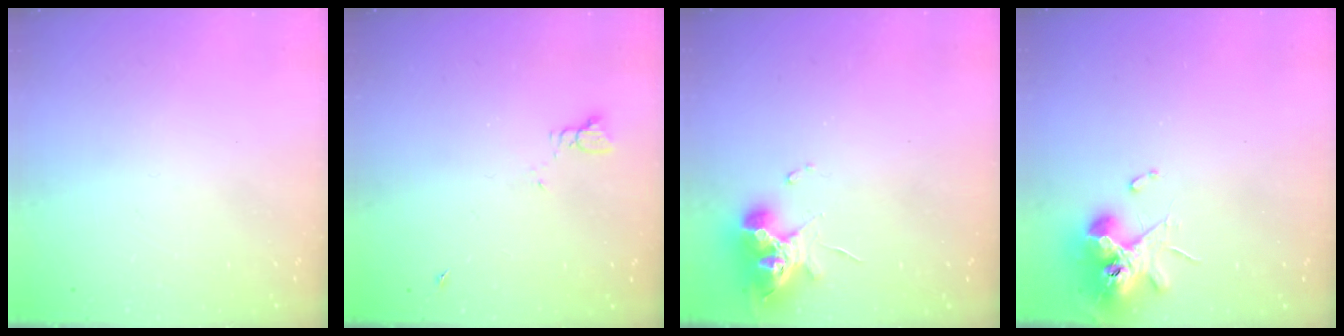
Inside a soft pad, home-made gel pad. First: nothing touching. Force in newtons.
{"total": 2.7, "press": 2.7, "slide": 0.3}
{"total": 10.7, "press": 10.7, "slide": 0.6}
{"total": 11.2, "press": 11.1, "slide": 1.5}